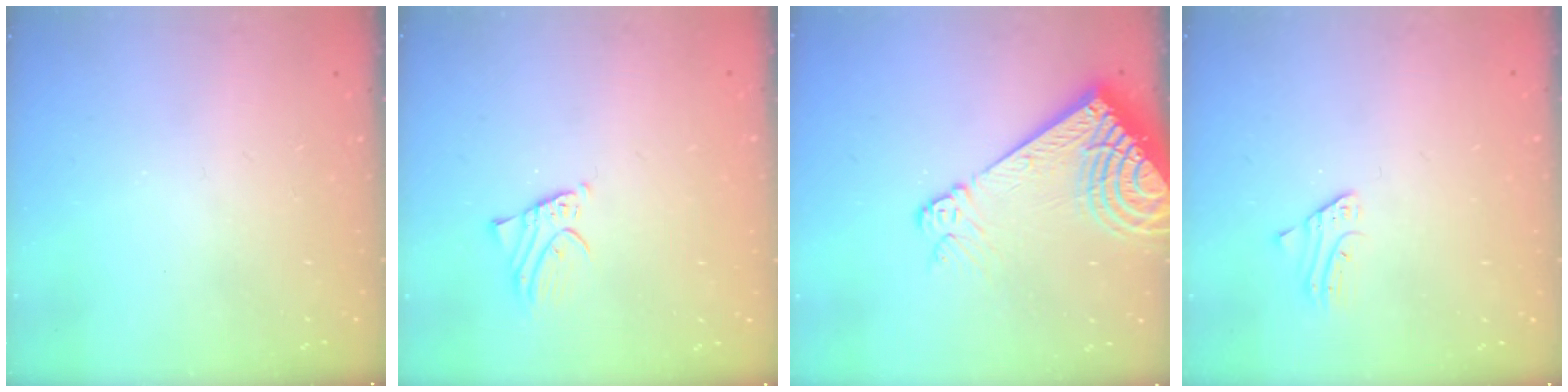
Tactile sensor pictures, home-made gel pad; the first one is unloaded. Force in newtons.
{"total": 1.8, "press": 1.8, "slide": 0.4}
{"total": 14.7, "press": 14.3, "slide": 3.0}
{"total": 1.7, "press": 1.7, "slide": 0.2}